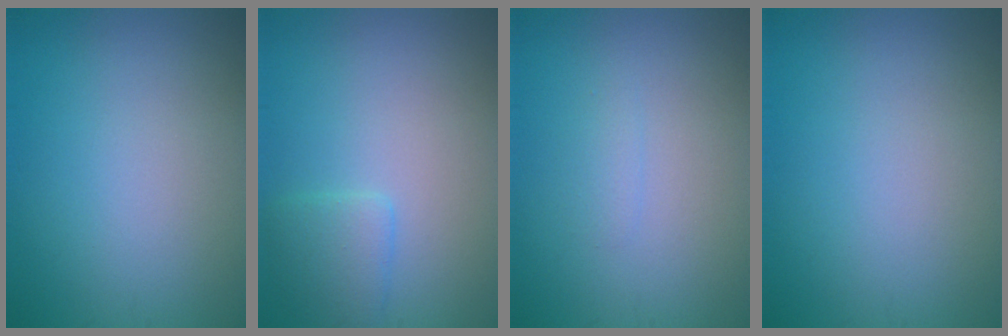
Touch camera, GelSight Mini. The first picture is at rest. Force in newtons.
{"total": 1.9, "press": 1.9, "slide": 0.1}
{"total": 0.7, "press": 0.7, "slide": 0.1}
{"total": 0.0}